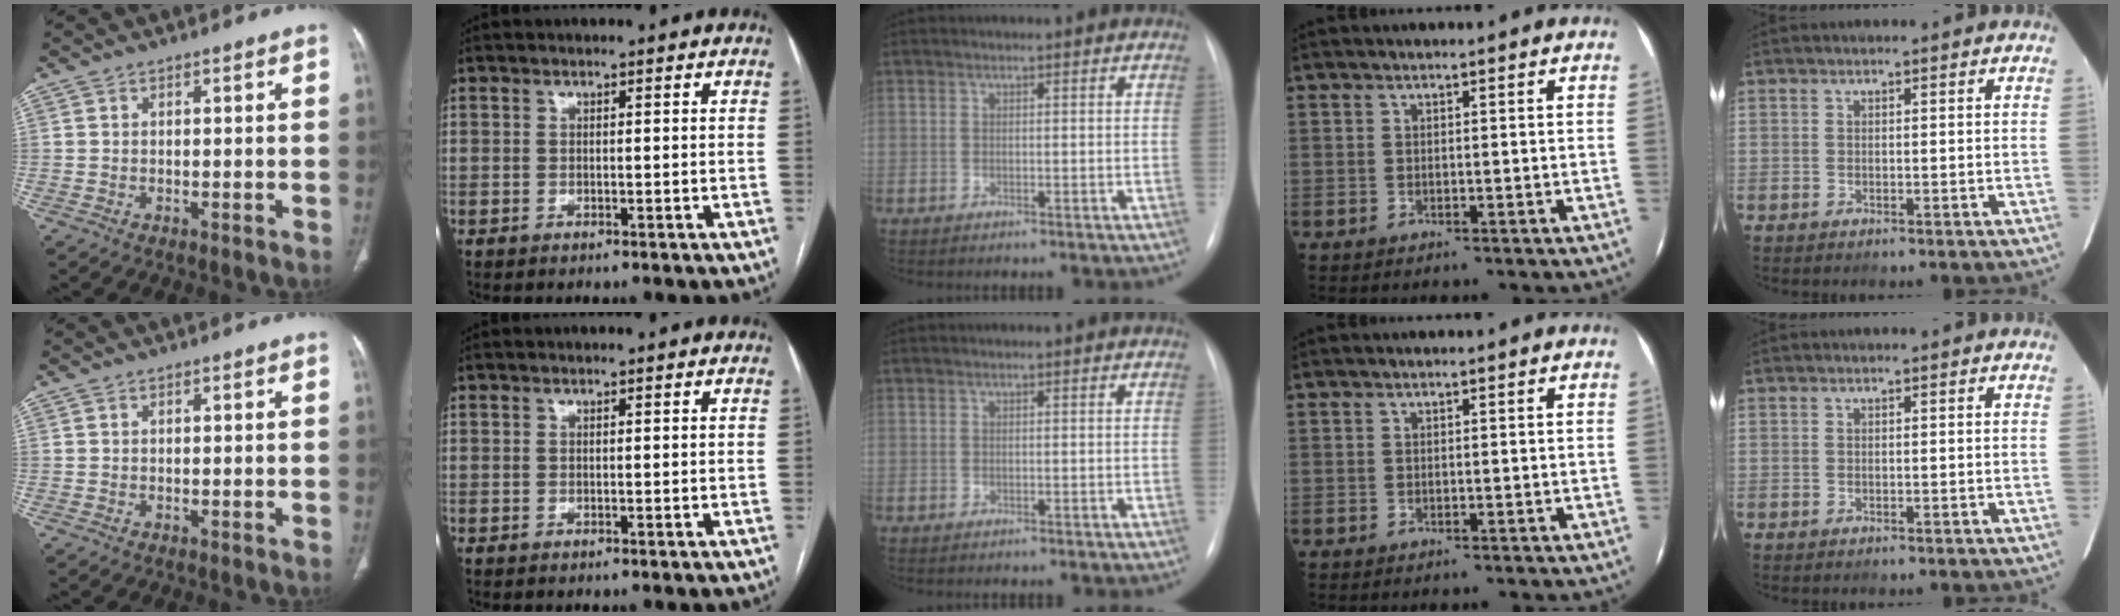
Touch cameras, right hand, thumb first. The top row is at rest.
{}